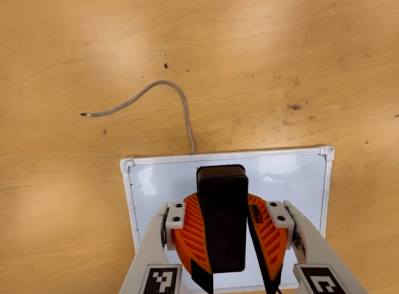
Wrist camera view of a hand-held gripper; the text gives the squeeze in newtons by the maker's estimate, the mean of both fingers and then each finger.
{"total": 10.7, "left": 10.1, "right": 11.4}